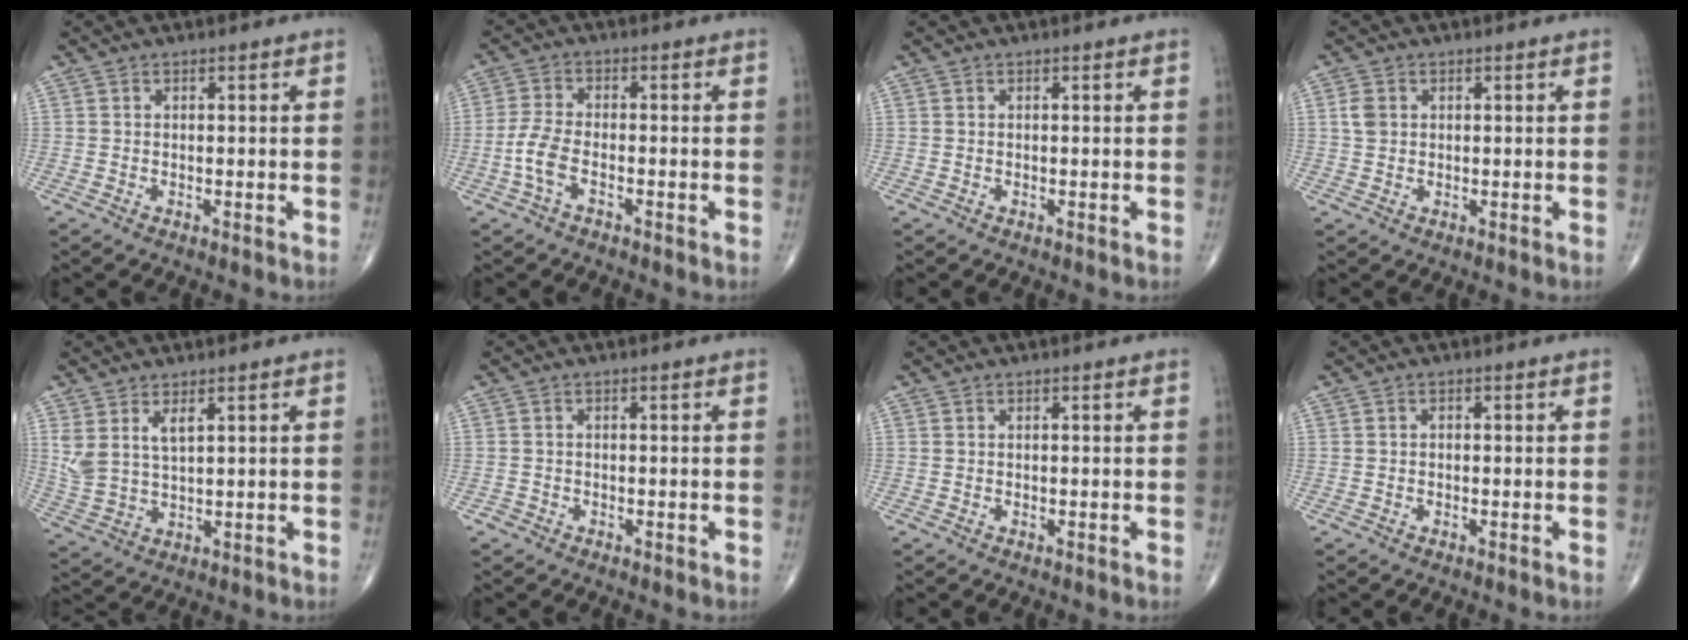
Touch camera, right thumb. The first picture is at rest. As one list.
[{"total": 4.9, "force": [-1.9, 2.3, 3.9], "torque": [-0.092, 0.017, -0.041]}, {"total": 0.0}, {"total": 2.7, "force": [0.6, 2.1, 1.6], "torque": [-0.030, 0.003, 0.013]}, {"total": 6.0, "force": [2.8, 2.6, 4.6], "torque": [-0.101, -0.014, 0.068]}, {"total": 0.9, "force": [-0.6, 0.6, 0.2], "torque": [0.004, 0.002, -0.015]}, {"total": 0.0}, {"total": 0.6, "force": [-0.1, 0.4, 0.3], "torque": [-0.005, 0.002, -0.003]}]